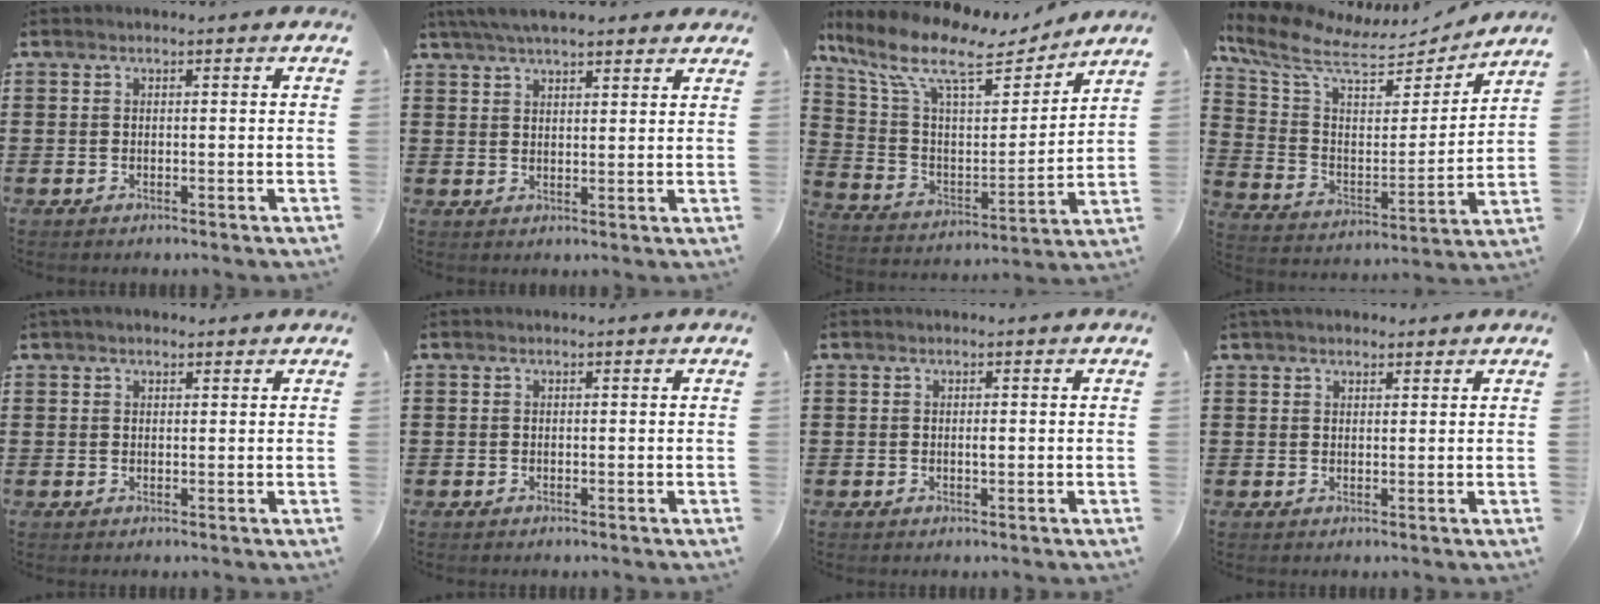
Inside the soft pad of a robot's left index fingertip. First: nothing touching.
{"total": 5.5, "force": [4.7, 0.9, 2.6], "torque": [-0.062, -0.003, 0.087]}
{"total": 12.7, "force": [9.0, 4.2, 7.9], "torque": [-0.188, -0.041, 0.153]}
{"total": 9.4, "force": [7.9, 2.3, 4.5], "torque": [-0.127, -0.057, 0.134]}
{"total": 1.4, "force": [1.1, 0.6, 0.6], "torque": [-0.014, 0.004, 0.020]}
{"total": 0.0}
{"total": 0.8, "force": [0.0, 0.2, 0.7], "torque": [-0.016, -0.002, 0.000]}
{"total": 2.0, "force": [1.7, 0.8, 0.5], "torque": [-0.014, 0.007, 0.033]}